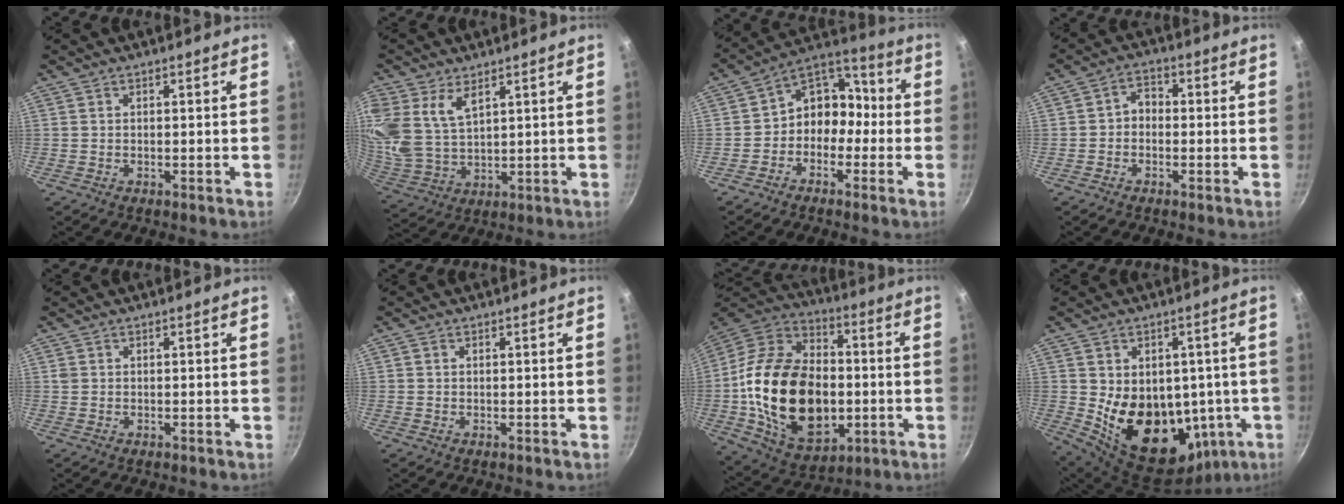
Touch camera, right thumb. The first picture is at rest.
{"total": 14.4, "force": [6.9, 8.9, 8.9], "torque": [-0.206, -0.015, 0.151]}
{"total": 10.1, "force": [-2.3, 8.3, 5.3], "torque": [-0.031, 0.057, -0.060]}
{"total": 3.6, "force": [-0.7, 2.9, 2.1], "torque": [-0.019, 0.018, -0.022]}
{"total": 0.9, "force": [0.2, 0.8, 0.3], "torque": [-0.005, 0.004, 0.003]}
{"total": 0.6, "force": [0.2, 0.5, 0.2], "torque": [-0.002, 0.002, 0.001]}
{"total": 28.4, "force": [-2.9, 18.6, 21.3], "torque": [-0.355, 0.022, -0.045]}
{"total": 19.6, "force": [-1.0, 14.5, 13.2], "torque": [-0.177, -0.013, 0.015]}